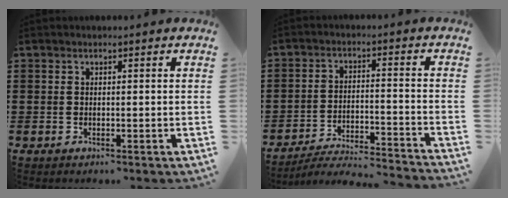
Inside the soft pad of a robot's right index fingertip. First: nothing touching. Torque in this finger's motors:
{"motor_torque": [0.06, 1.37, -1.05, -0.21]}